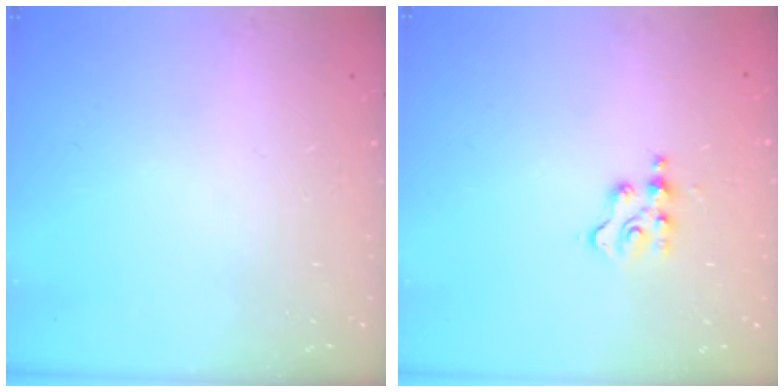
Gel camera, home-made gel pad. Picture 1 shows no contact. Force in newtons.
{"total": 3.5, "press": 3.5, "slide": 0.4}